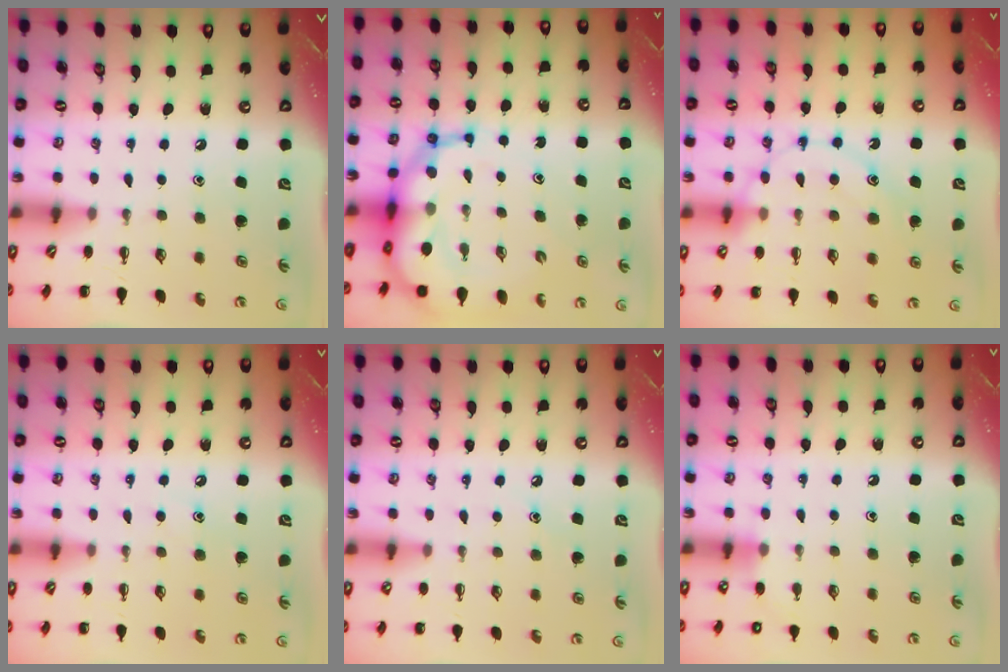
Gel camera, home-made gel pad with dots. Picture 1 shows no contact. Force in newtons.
{"total": 14.3, "press": 13.8, "slide": 3.9}
{"total": 13.4, "press": 13.3, "slide": 0.9}
{"total": 6.0, "press": 5.9, "slide": 1.4}
{"total": 6.3, "press": 6.1, "slide": 1.8}
{"total": 6.4, "press": 6.2, "slide": 1.7}